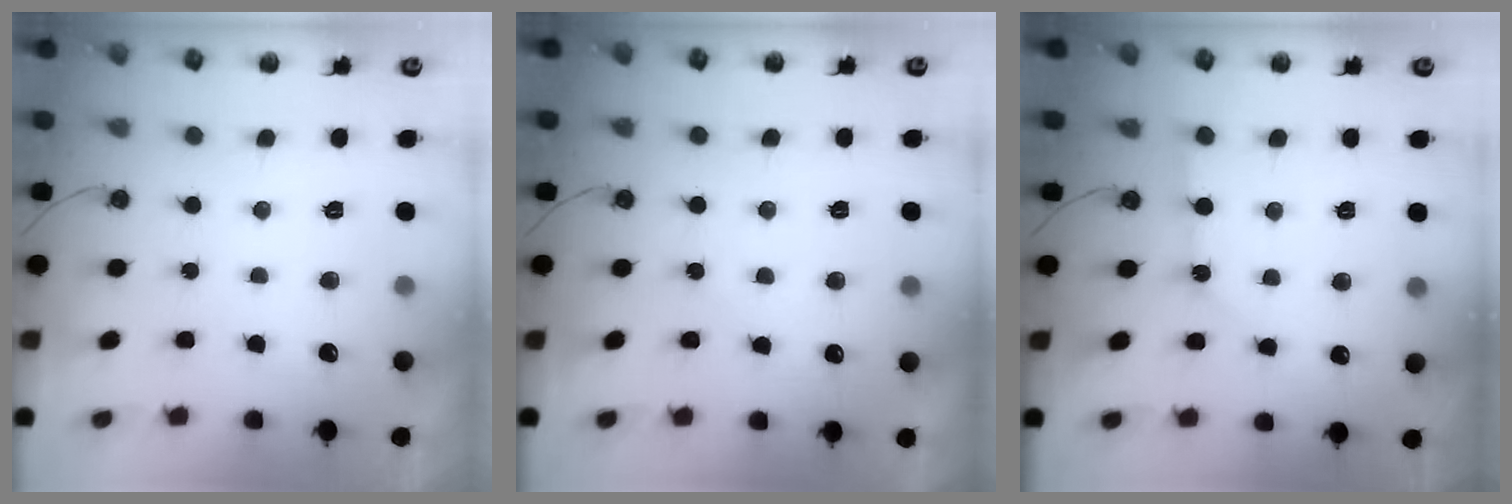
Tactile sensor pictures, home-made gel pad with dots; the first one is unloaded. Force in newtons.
{"total": 3.5, "press": 3.5, "slide": 0.5}
{"total": 2.1, "press": 2.1, "slide": 0.3}